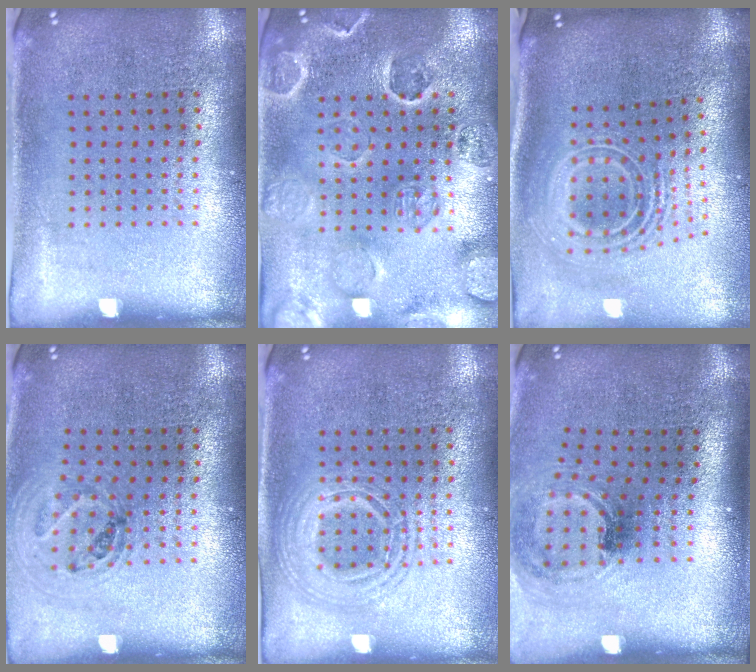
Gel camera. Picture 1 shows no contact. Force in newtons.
{"total": 2.7, "press": 2.6, "slide": 0.5}
{"total": 2.7, "press": 1.8, "slide": 1.9}
{"total": 0.9, "press": 0.9, "slide": 0.1}
{"total": 2.5, "press": 2.5, "slide": 0.3}
{"total": 1.3, "press": 1.0, "slide": 0.7}